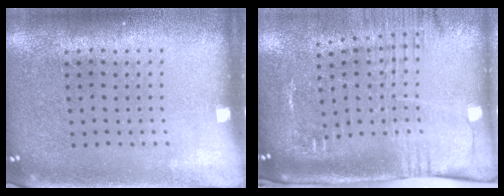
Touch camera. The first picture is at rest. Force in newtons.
{"total": 2.7, "press": 2.1, "slide": 1.7}